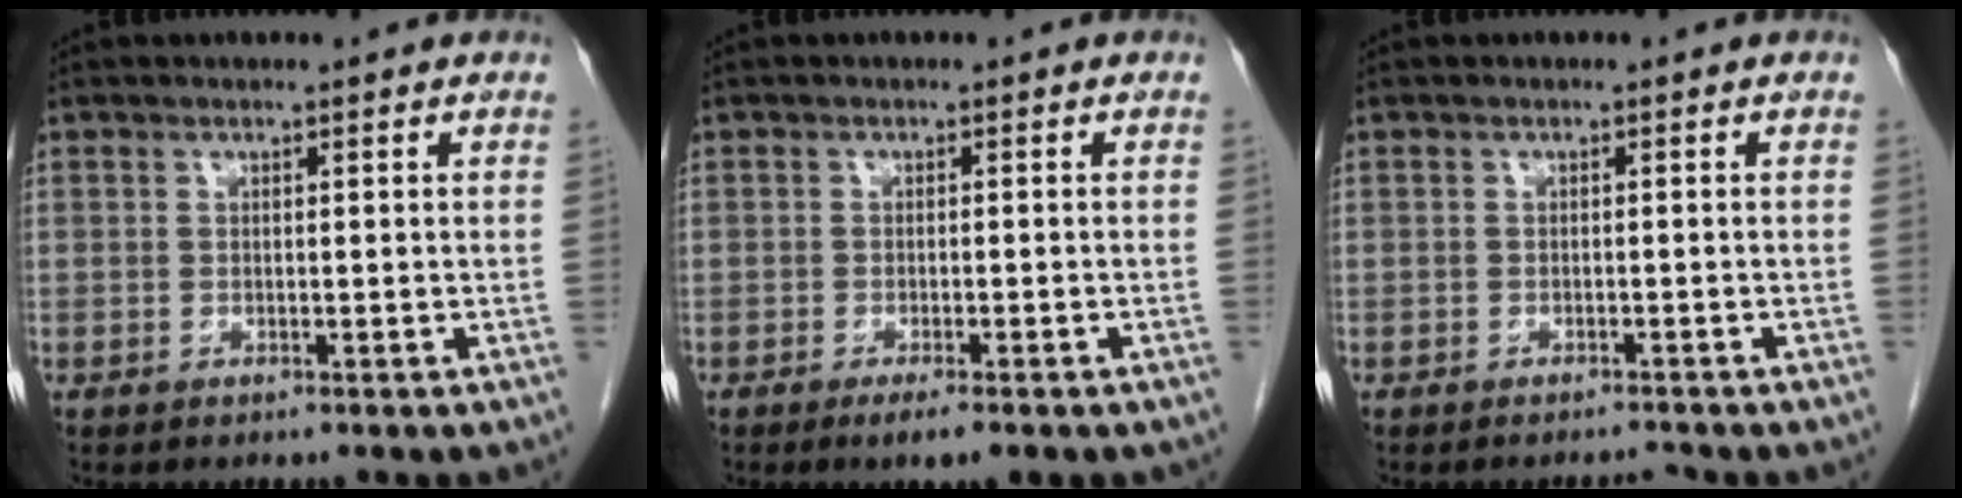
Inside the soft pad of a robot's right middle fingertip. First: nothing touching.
{"total": 3.5, "force": [-2.3, 0.6, 2.6], "torque": [-0.031, -0.006, -0.027]}
{"total": 1.2, "force": [-1.1, -0.2, -0.1], "torque": [0.000, -0.007, -0.013]}